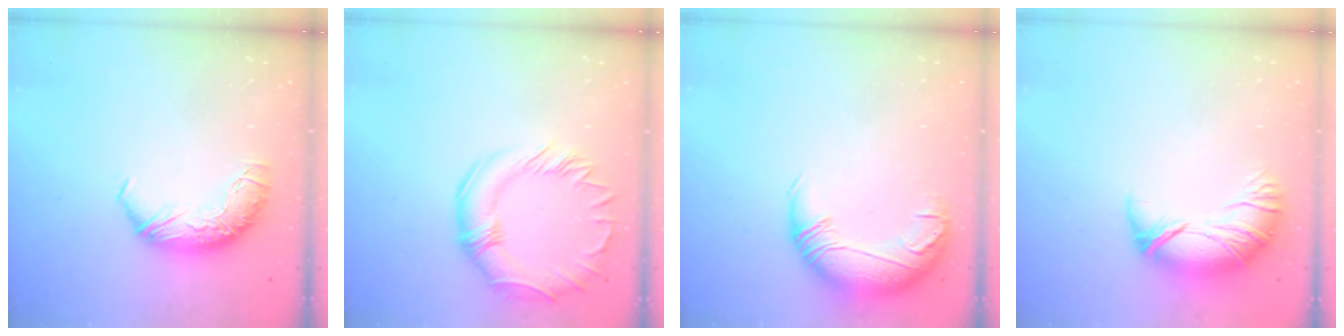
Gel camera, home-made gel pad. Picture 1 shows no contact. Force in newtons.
{"total": 5.0, "press": 4.8, "slide": 1.4}
{"total": 3.3, "press": 0.6, "slide": 3.3}
{"total": 2.6, "press": 1.8, "slide": 1.9}